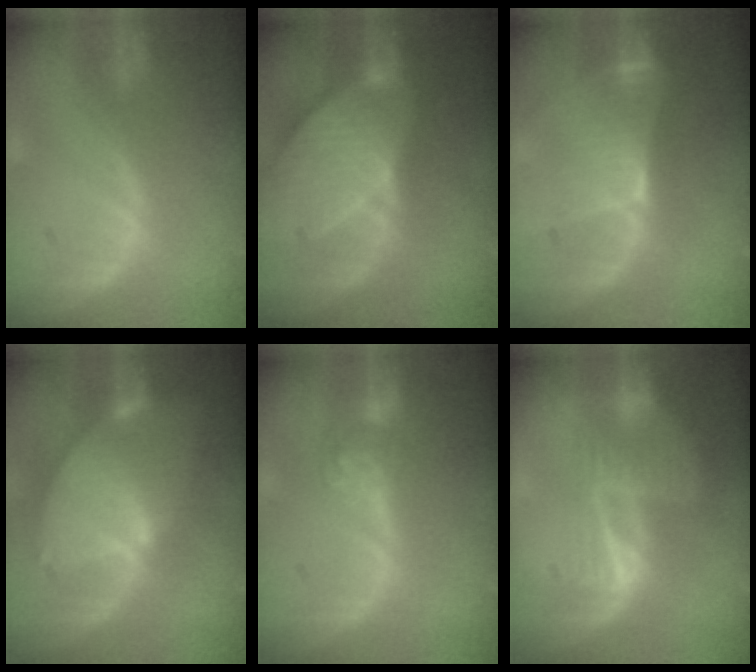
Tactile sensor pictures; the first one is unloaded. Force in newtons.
{"total": 10.2, "press": 9.0, "slide": 4.8}
{"total": 6.5, "press": 6.4, "slide": 1.5}
{"total": 8.5, "press": 7.5, "slide": 4.0}
{"total": 4.6, "press": 4.3, "slide": 1.7}
{"total": 6.7, "press": 5.7, "slide": 3.6}